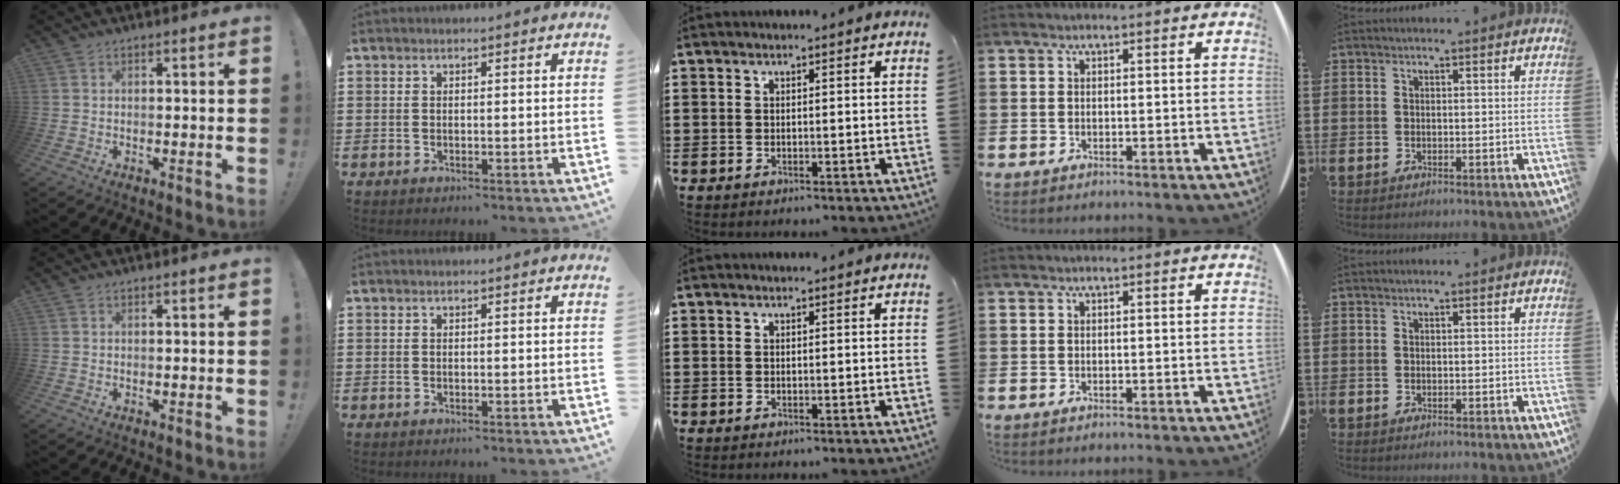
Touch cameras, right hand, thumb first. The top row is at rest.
{}